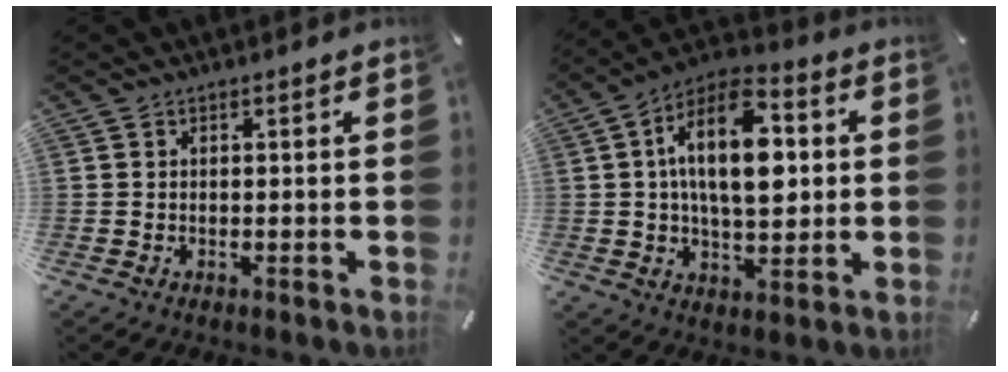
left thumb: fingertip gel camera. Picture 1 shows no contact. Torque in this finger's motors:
{"motor_torque": [1.34, 2.62, 1.52, -1.25, 0.68]}